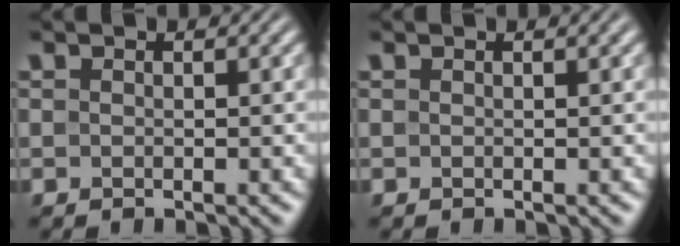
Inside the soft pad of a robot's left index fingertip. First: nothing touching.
{"total": 1.0, "force": [0.6, 0.3, 0.8], "torque": [-0.009, 0.008, 0.006]}